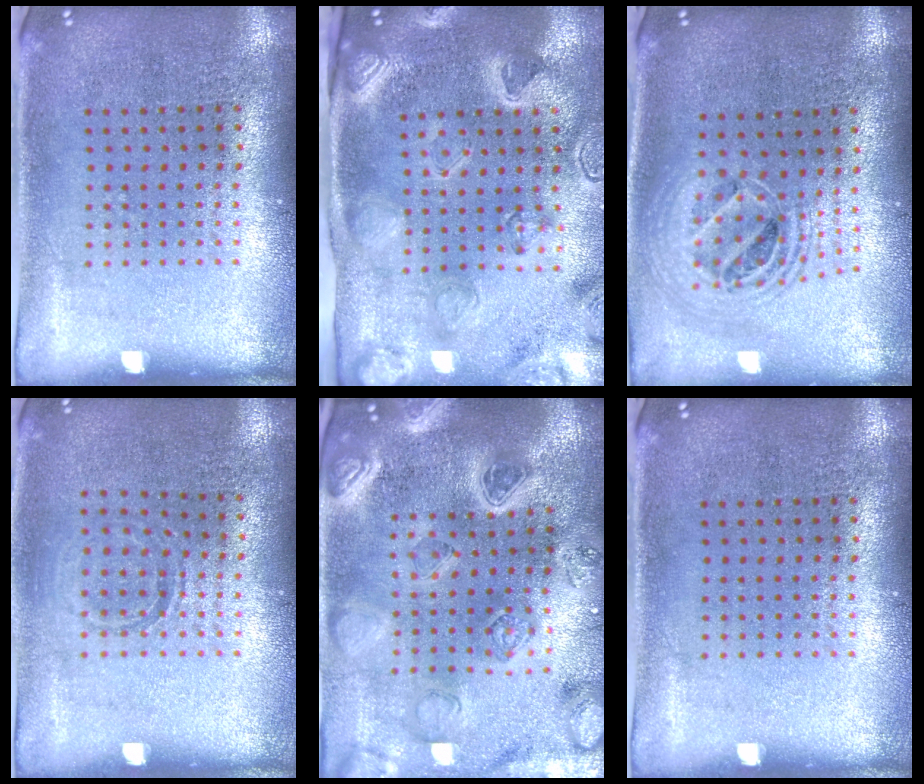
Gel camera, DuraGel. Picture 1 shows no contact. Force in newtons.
{"total": 3.1, "press": 3.1, "slide": 0.4}
{"total": 2.0, "press": 1.6, "slide": 1.2}
{"total": 0.9, "press": 0.9, "slide": 0.2}
{"total": 3.4, "press": 3.3, "slide": 1.0}
{"total": 0.0}